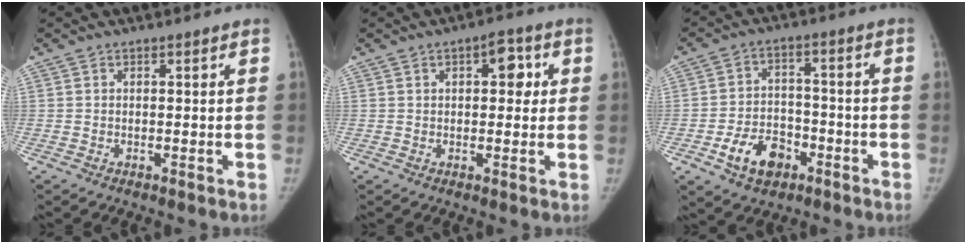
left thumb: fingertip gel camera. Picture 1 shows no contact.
{"total": 5.1, "force": [1.4, 2.8, 4.1], "torque": [-0.030, 0.004, 0.012]}
{"total": 9.6, "force": [-4.6, 6.7, 5.1], "torque": [-0.060, 0.028, -0.074]}